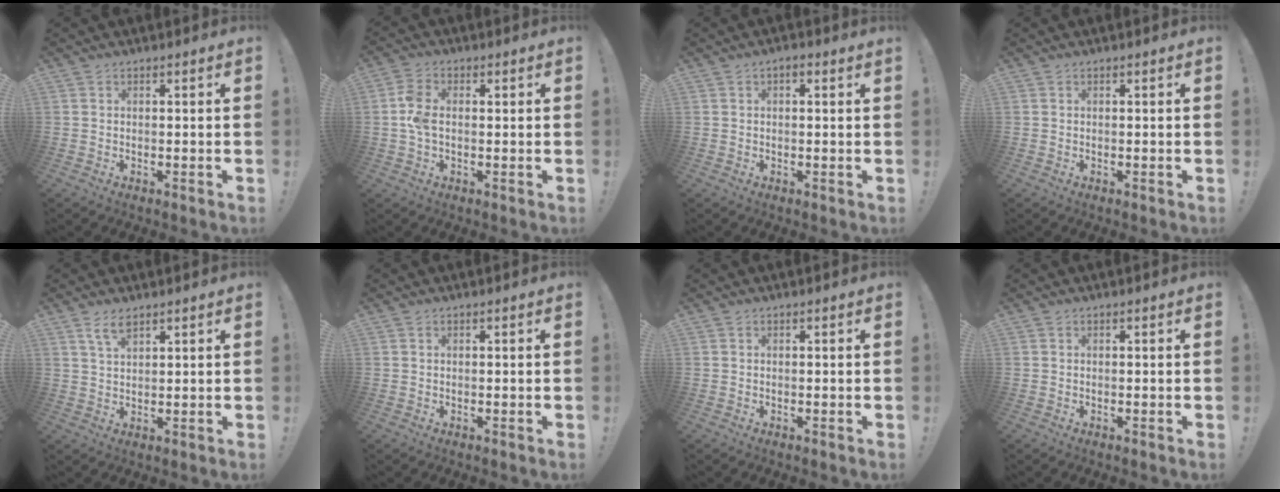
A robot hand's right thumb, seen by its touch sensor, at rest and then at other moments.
{"total": 6.4, "force": [0.0, 3.8, 5.2], "torque": [-0.111, 0.008, -0.001]}
{"total": 1.1, "force": [0.2, 0.3, 1.0], "torque": [-0.020, 0.002, 0.003]}
{"total": 0.0}
{"total": 4.4, "force": [2.9, 1.7, 2.8], "torque": [-0.054, -0.012, 0.053]}
{"total": 0.0}
{"total": 0.0}
{"total": 0.0}